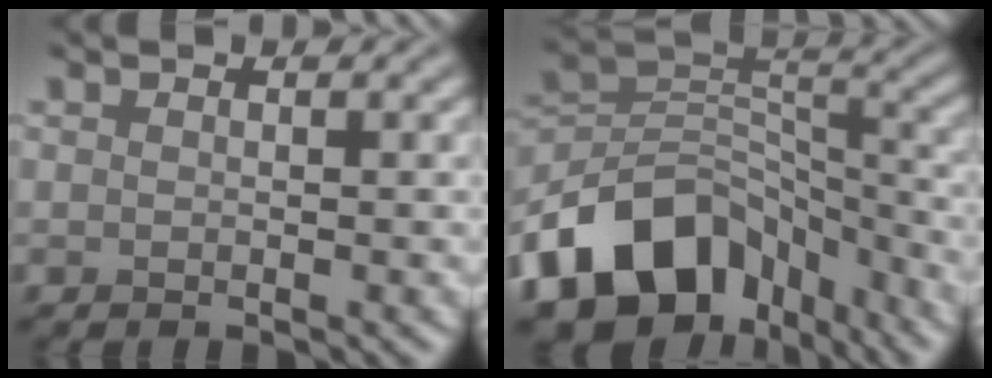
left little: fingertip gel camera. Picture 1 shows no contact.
{"total": 13.4, "force": [-8.0, 8.7, 6.3], "torque": [-0.120, 0.004, -0.148]}